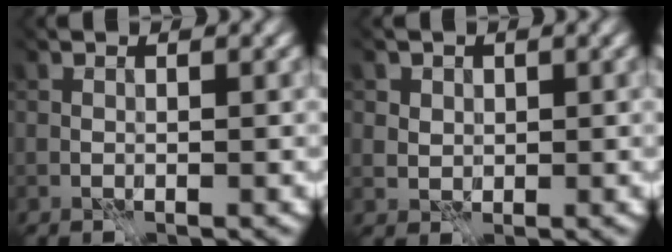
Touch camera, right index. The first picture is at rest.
{"total": 3.2, "force": [1.7, 2.6, 1.1], "torque": [-0.038, 0.002, 0.027]}